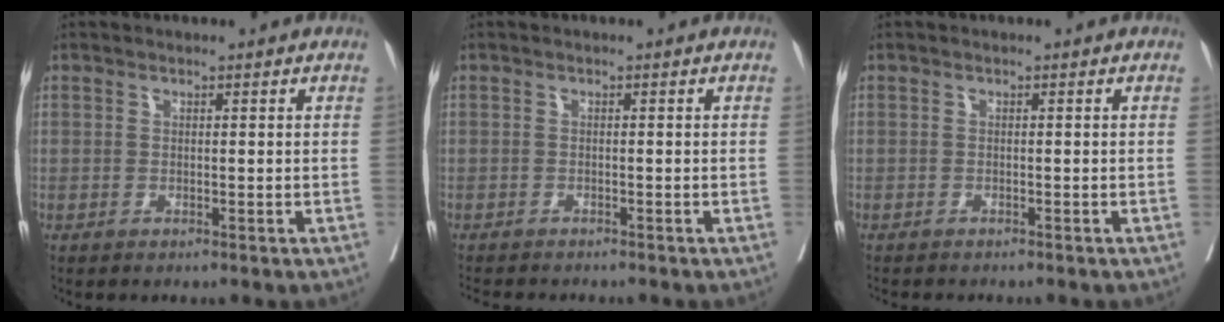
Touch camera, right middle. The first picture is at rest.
{"total": 5.2, "force": [-4.7, 0.9, 1.9], "torque": [-0.030, -0.012, -0.071]}
{"total": 3.1, "force": [-2.8, 0.6, 1.2], "torque": [-0.025, -0.008, -0.034]}